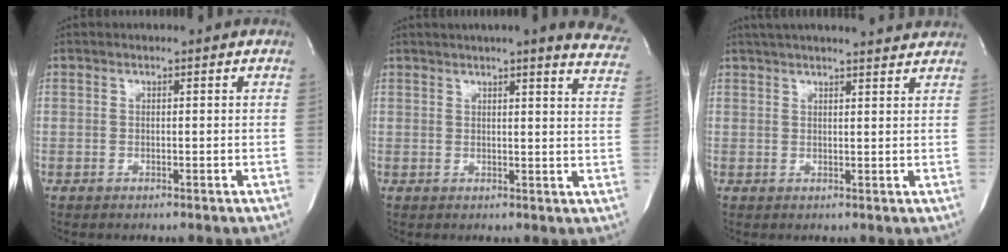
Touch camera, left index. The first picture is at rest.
{"total": 12.8, "force": [11.2, 0.6, 6.1], "torque": [-0.067, -0.039, 0.108]}
{"total": 14.7, "force": [13.5, 1.2, 5.5], "torque": [-0.087, 0.029, 0.177]}